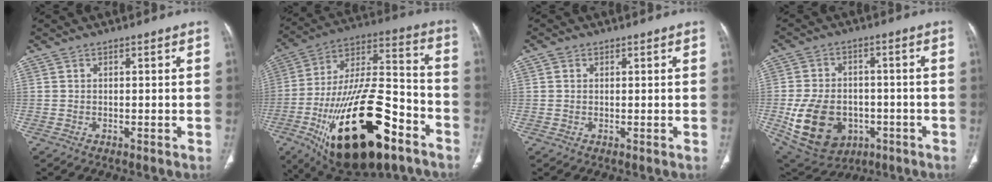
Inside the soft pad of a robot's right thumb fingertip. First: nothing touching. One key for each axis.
{"total": 32.4, "fx": -15.0, "fy": 13.8, "fz": 25.2, "tx": -0.443, "ty": 0.060, "tz": -0.237}
{"total": 1.1, "fx": 0.4, "fy": 0.9, "fz": 0.4, "tx": -0.002, "ty": 0.001, "tz": 0.006}
{"total": 16.4, "fx": -4.2, "fy": 12.2, "fz": 10.2, "tx": -0.175, "ty": 0.013, "tz": -0.046}